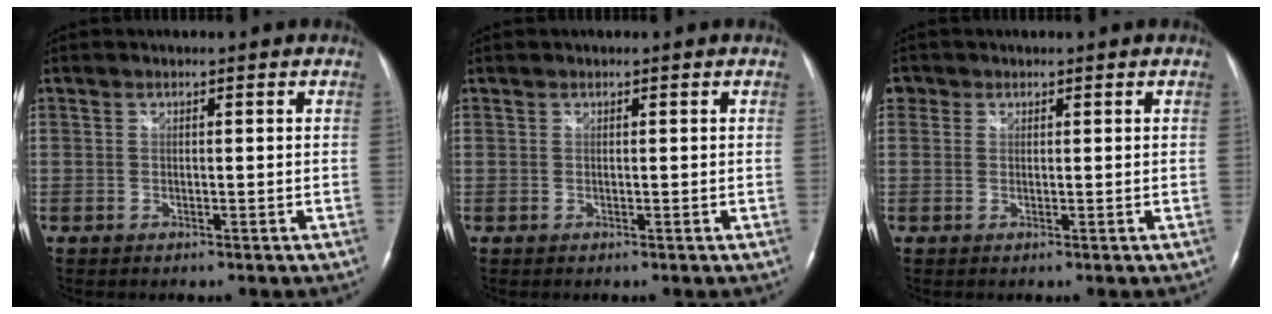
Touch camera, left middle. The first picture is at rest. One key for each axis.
{"total": 0.0}
{"total": 1.8, "fx": 0.8, "fy": 1.6, "fz": 0.3, "tx": 0.006, "ty": 0.006, "tz": 0.009}